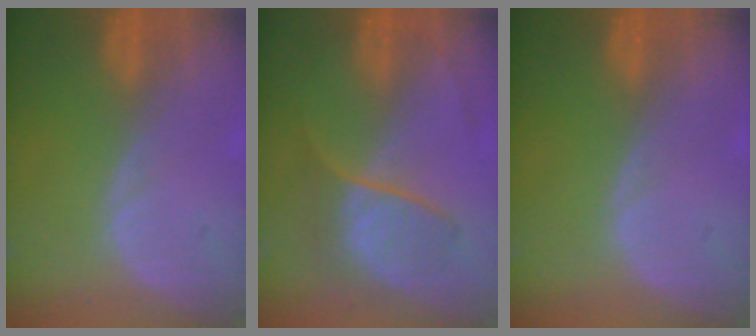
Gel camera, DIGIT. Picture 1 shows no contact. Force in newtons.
{"total": 6.3, "press": 6.3, "slide": 0.7}
{"total": 0.0}